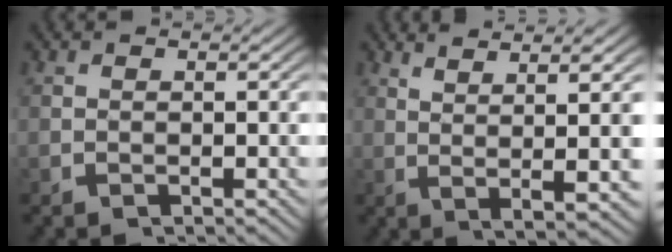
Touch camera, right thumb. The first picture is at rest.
{"total": 8.4, "force": [1.8, 2.2, 7.9], "torque": [-0.115, 0.000, 0.040]}